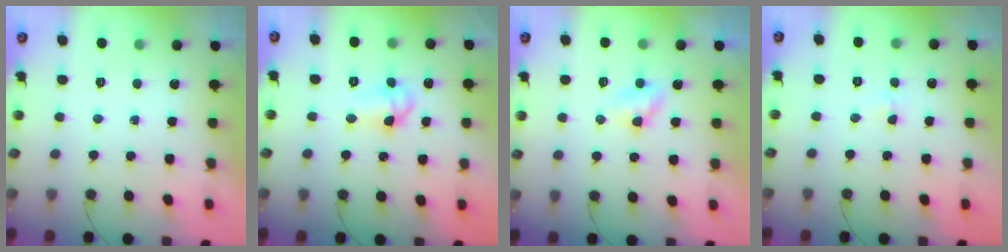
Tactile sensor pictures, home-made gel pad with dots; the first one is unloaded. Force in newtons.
{"total": 7.9, "press": 7.3, "slide": 3.0}
{"total": 3.0, "press": 3.0, "slide": 0.3}
{"total": 3.6, "press": 1.5, "slide": 3.3}